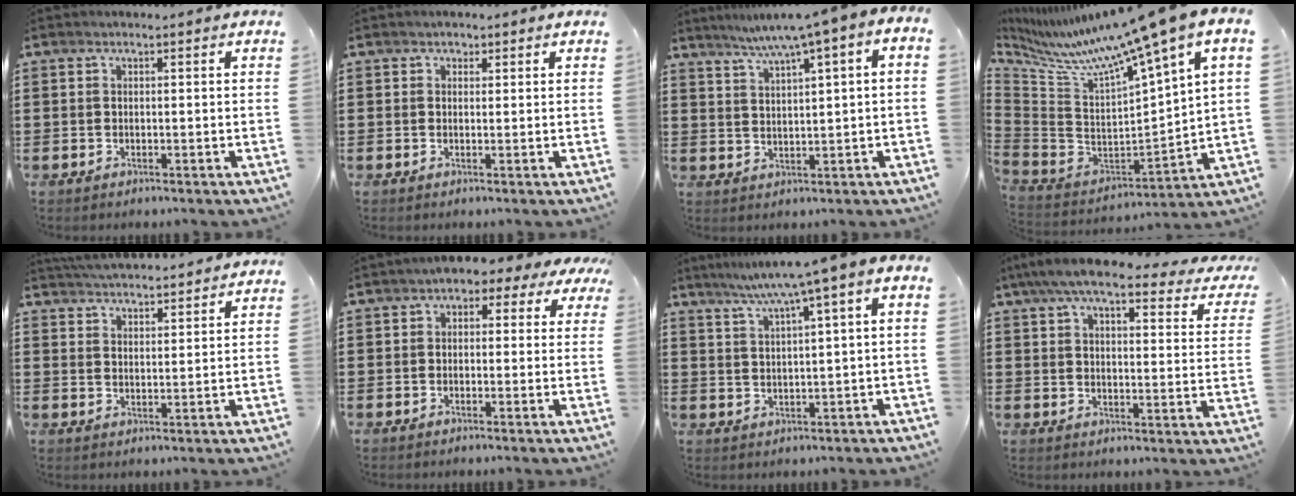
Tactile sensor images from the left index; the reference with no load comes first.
{"total": 1.0, "force": [0.6, 0.8, 0.1], "torque": [0.002, 0.001, 0.010]}
{"total": 4.3, "force": [2.6, 0.0, 3.4], "torque": [-0.075, -0.015, 0.037]}
{"total": 10.8, "force": [8.1, -1.7, 6.9], "torque": [-0.148, -0.069, 0.117]}
{"total": 4.2, "force": [4.2, -0.1, 0.2], "torque": [-0.018, -0.019, 0.075]}
{"total": 2.5, "force": [0.3, 1.8, 1.6], "torque": [-0.030, 0.005, -0.003]}
{"total": 5.4, "force": [2.9, 0.1, 4.6], "torque": [-0.098, -0.012, 0.042]}
{"total": 8.6, "force": [7.2, 1.1, 4.6], "torque": [-0.107, -0.029, 0.126]}